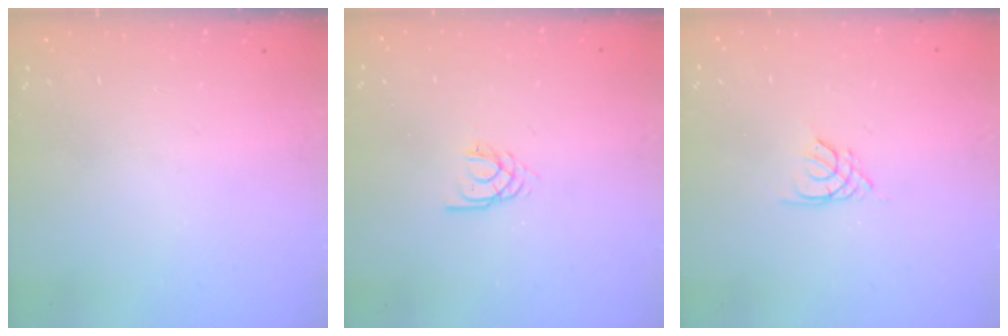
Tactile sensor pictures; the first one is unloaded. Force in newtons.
{"total": 2.3, "press": 2.3, "slide": 0.2}
{"total": 2.6, "press": 2.6, "slide": 0.3}